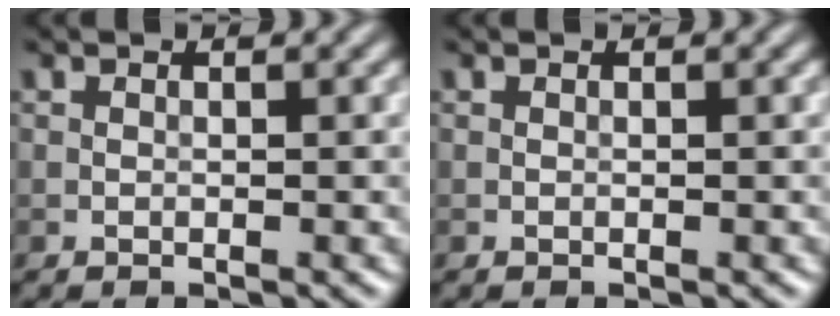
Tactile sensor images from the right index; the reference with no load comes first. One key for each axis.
{"total": 0.0}